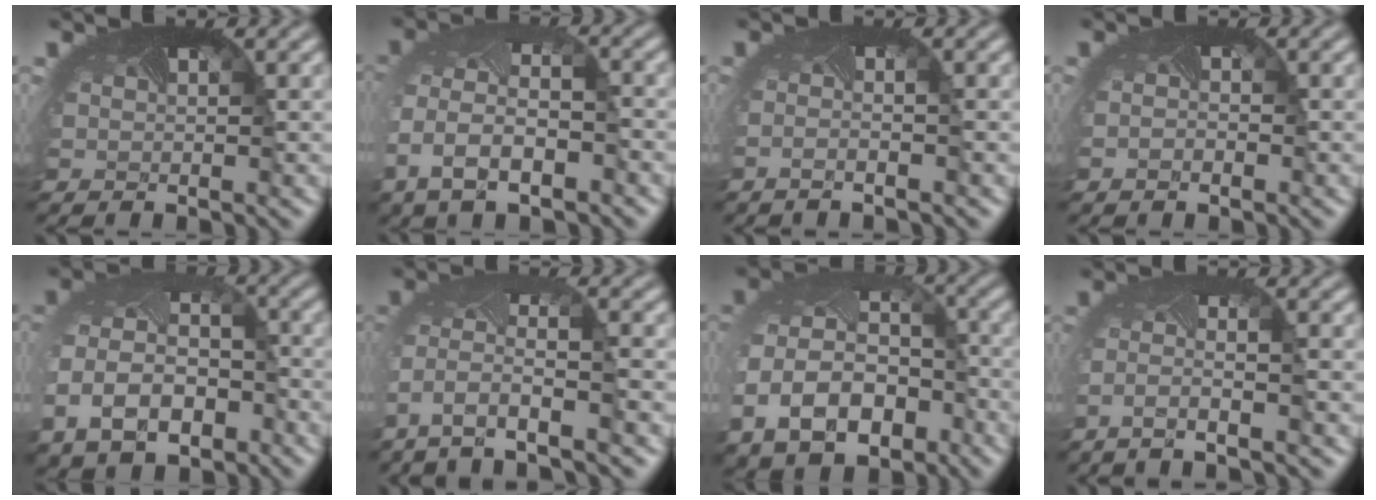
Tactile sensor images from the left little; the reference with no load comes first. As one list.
[{"total": 7.6, "force": [-3.0, 4.5, 5.3], "torque": [-0.141, -0.030, -0.041]}, {"total": 1.5, "force": [-1.2, -0.1, 0.8], "torque": [-0.020, -0.017, -0.024]}, {"total": 0.9, "force": [-0.8, 0.2, 0.3], "torque": [-0.015, -0.011, -0.008]}, {"total": 7.8, "force": [-3.7, 5.3, 4.3], "torque": [-0.119, -0.031, -0.057]}, {"total": 5.5, "force": [-3.6, 1.6, 3.8], "torque": [-0.118, -0.024, -0.060]}, {"total": 9.3, "force": [-4.2, 6.6, 5.0], "torque": [-0.134, -0.038, -0.062]}, {"total": 2.9, "force": [-2.1, -0.1, 1.9], "torque": [-0.051, -0.007, -0.051]}]